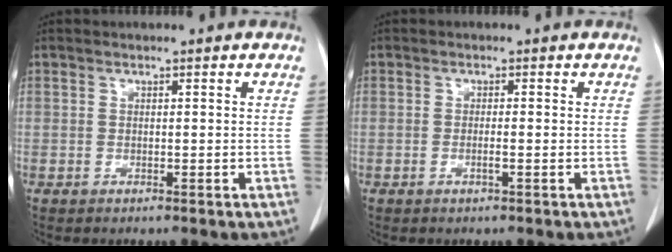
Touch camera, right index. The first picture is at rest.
{"total": 1.2, "force": [-0.5, -0.1, 1.1], "torque": [-0.023, -0.001, -0.009]}